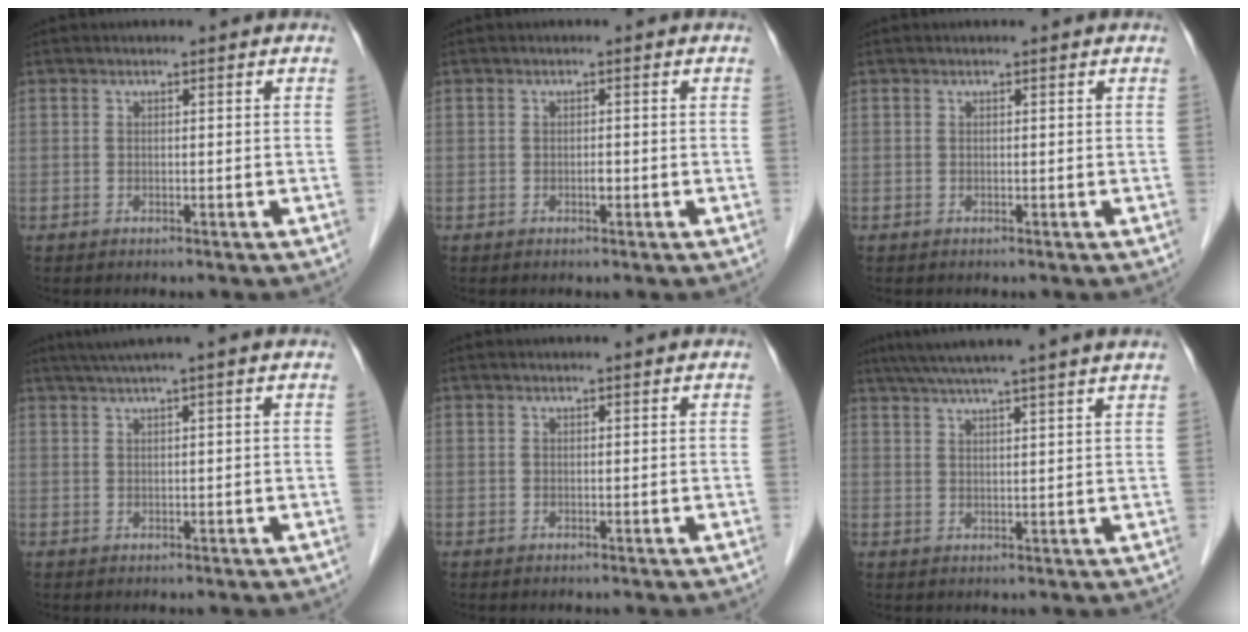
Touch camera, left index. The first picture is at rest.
{"total": 0.7, "force": [-0.5, 0.2, 0.4], "torque": [-0.009, -0.002, -0.008]}
{"total": 0.0}
{"total": 3.8, "force": [2.9, -1.3, 2.1], "torque": [-0.032, 0.015, 0.054]}
{"total": 1.2, "force": [1.1, -0.1, 0.6], "torque": [-0.009, 0.008, 0.018]}
{"total": 13.2, "force": [11.1, -1.2, 7.1], "torque": [-0.116, 0.025, 0.146]}